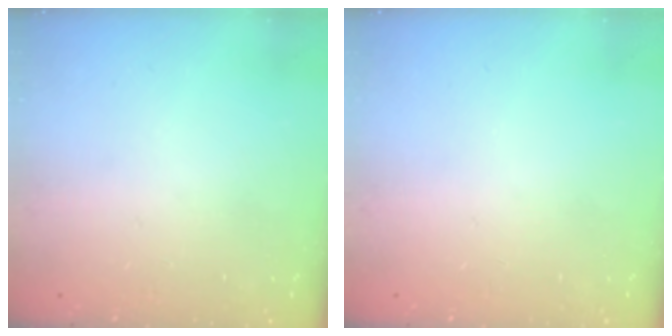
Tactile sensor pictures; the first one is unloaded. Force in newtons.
{"total": 0.0}